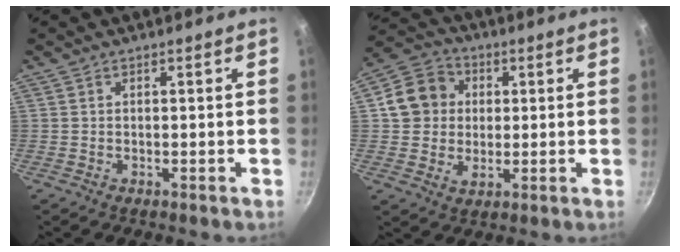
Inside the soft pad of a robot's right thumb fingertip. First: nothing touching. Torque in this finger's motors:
{"motor_torque": [-0.26, 0.35, 0.02, -0.08, 0.11]}